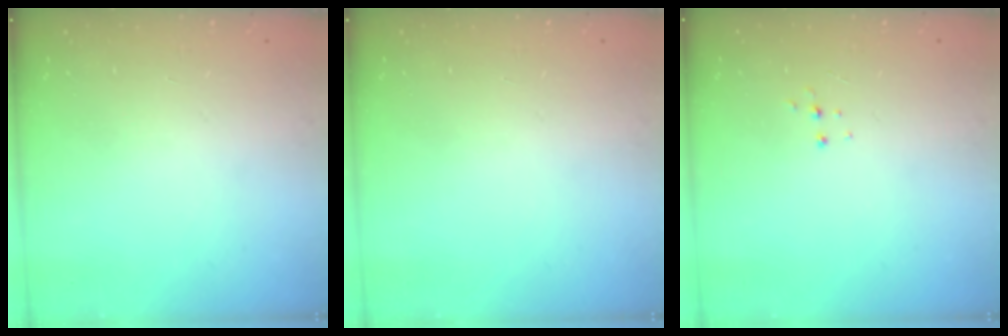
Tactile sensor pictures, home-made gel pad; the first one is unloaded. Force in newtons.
{"total": 0.0}
{"total": 3.8, "press": 3.8, "slide": 0.3}